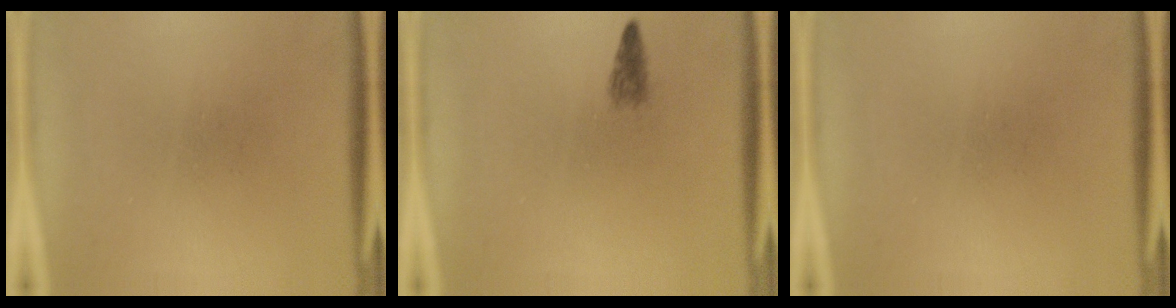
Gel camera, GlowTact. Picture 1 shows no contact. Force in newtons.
{"total": 1.4}
{"total": 0.0}